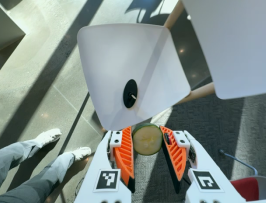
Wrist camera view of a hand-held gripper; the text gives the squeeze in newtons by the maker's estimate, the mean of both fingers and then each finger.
{"total": 8.8, "left": 8.9, "right": 8.7}